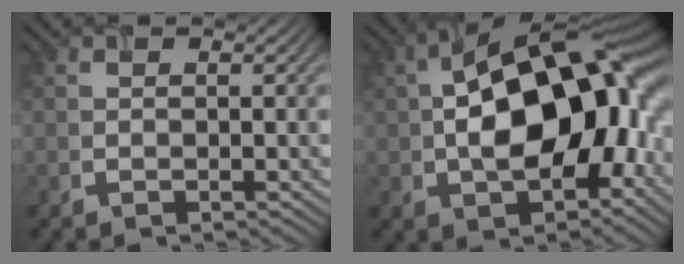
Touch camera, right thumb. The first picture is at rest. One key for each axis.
{"total": 17.4, "fx": 0.5, "fy": 10.0, "fz": 14.3, "tx": -0.224, "ty": 0.003, "tz": 0.006}